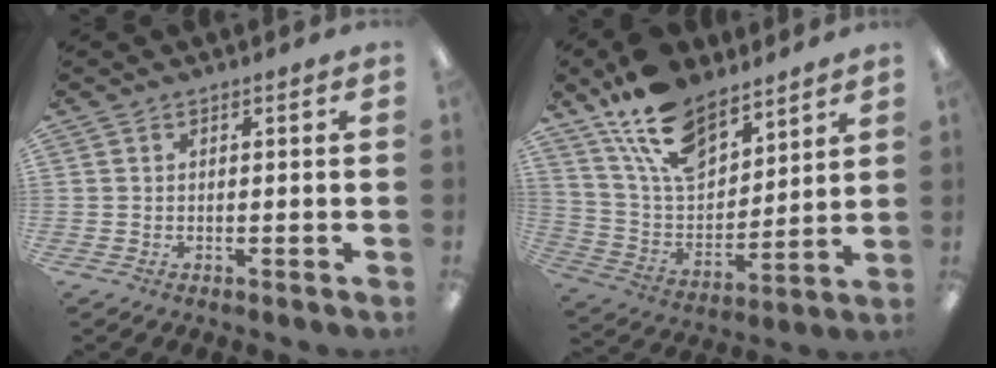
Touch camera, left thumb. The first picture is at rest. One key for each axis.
{"total": 16.9, "fx": 12.4, "fy": 8.2, "fz": 8.1, "tx": -0.166, "ty": -0.060, "tz": 0.232}